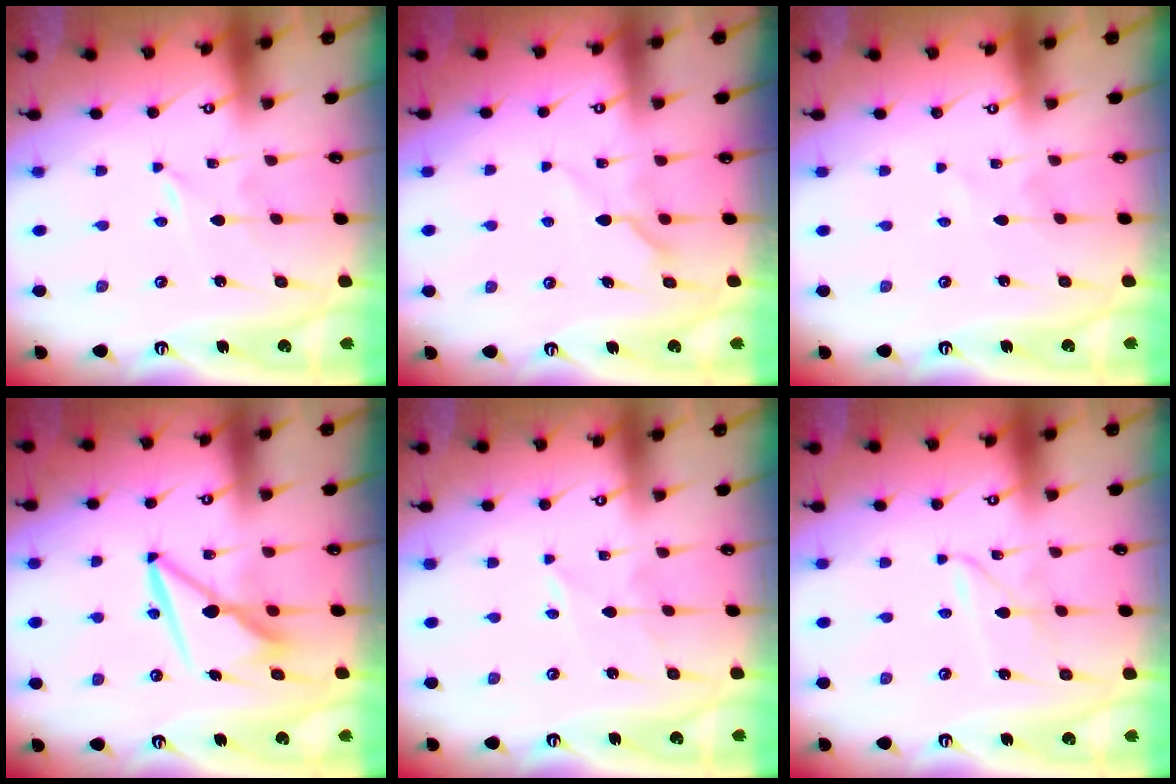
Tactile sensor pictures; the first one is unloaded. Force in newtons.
{"total": 6.6, "press": 6.6, "slide": 0.6}
{"total": 1.2, "press": 1.2, "slide": 0.2}
{"total": 8.6, "press": 8.6, "slide": 1.2}
{"total": 2.8, "press": 2.8, "slide": 0.3}
{"total": 2.4, "press": 2.4, "slide": 0.3}